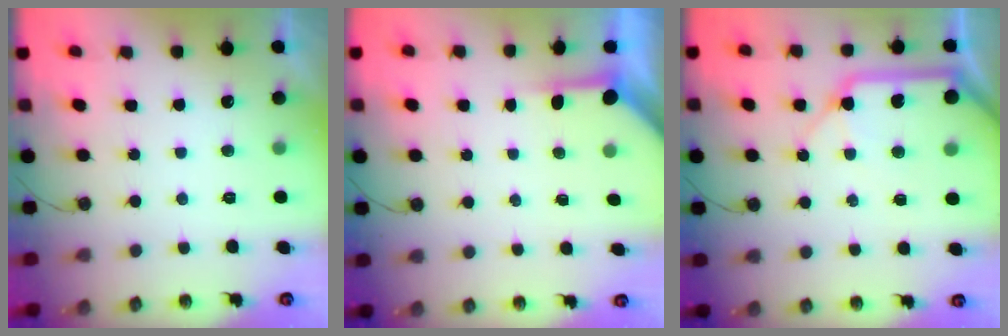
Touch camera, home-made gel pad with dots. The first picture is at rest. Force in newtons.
{"total": 3.7, "press": 3.7, "slide": 0.4}
{"total": 14.0, "press": 13.9, "slide": 1.9}